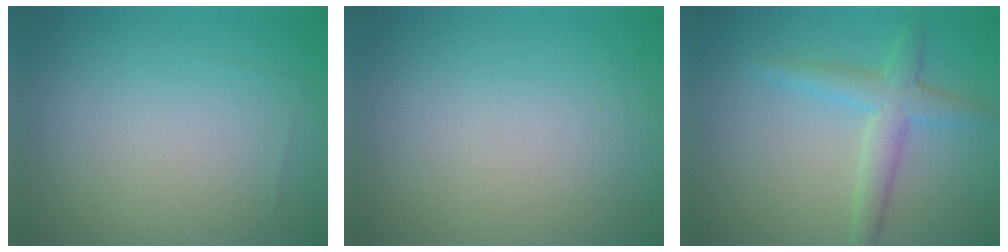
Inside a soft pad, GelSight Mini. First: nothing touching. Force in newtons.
{"total": 0.0}
{"total": 3.5, "press": 3.5, "slide": 0.0}